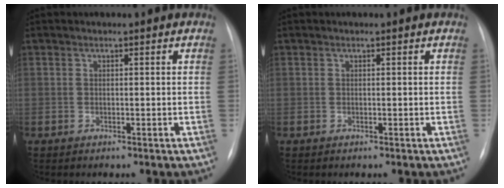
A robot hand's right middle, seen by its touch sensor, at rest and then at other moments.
{"total": 0.0}